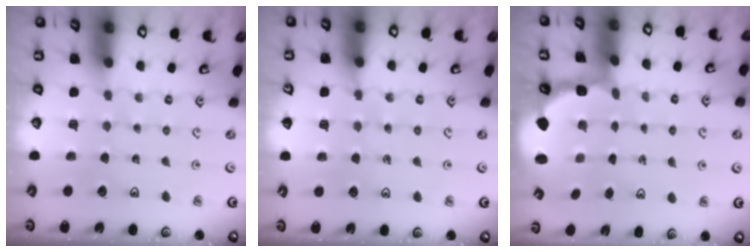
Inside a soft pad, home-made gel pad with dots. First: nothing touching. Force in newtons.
{"total": 4.4, "press": 4.1, "slide": 1.3}
{"total": 2.8, "press": 2.2, "slide": 1.7}